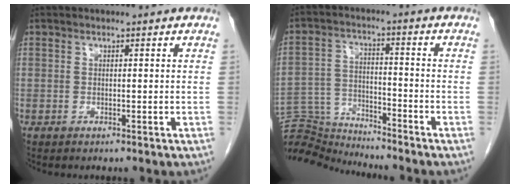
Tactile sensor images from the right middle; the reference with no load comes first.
{"total": 9.9, "force": [-9.8, -0.4, -0.3], "torque": [-0.001, 0.016, -0.184]}